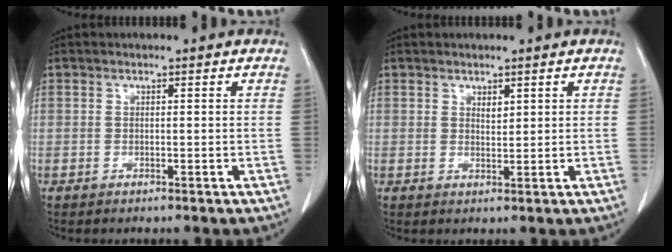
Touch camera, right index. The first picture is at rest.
{"total": 1.3, "force": [0.8, 0.6, 0.9], "torque": [-0.013, -0.005, 0.017]}